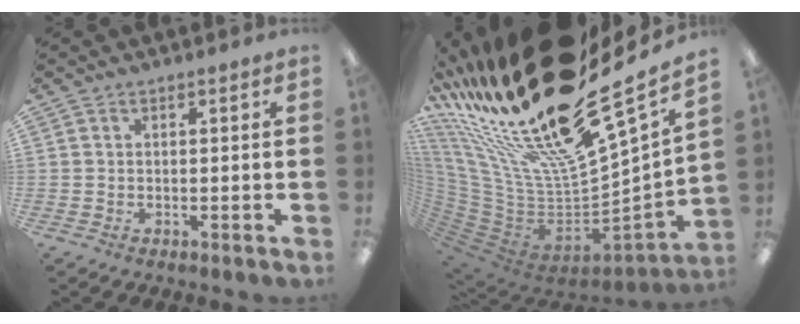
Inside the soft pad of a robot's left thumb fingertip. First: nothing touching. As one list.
[{"total": 30.9, "force": [19.8, 10.7, 21.2], "torque": [-0.324, -0.200, 0.379]}]